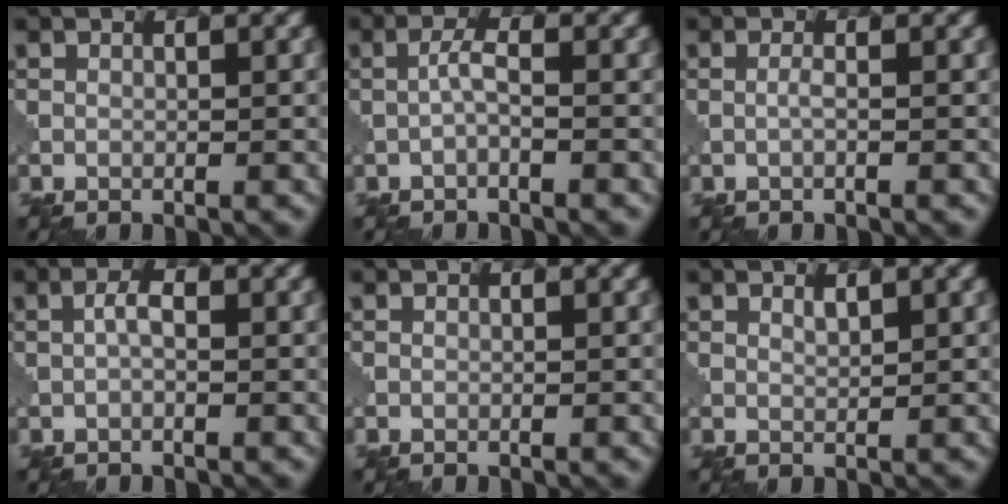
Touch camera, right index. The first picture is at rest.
{"total": 1.7, "force": [-0.5, 0.3, 1.6], "torque": [-0.034, 0.008, -0.014]}
{"total": 0.8, "force": [-0.2, 0.0, 0.8], "torque": [-0.016, 0.002, -0.007]}
{"total": 1.6, "force": [-0.1, 0.6, 1.5], "torque": [-0.031, 0.006, -0.006]}
{"total": 0.0}
{"total": 0.9, "force": [0.7, 0.2, 0.5], "torque": [-0.013, -0.002, 0.013]}